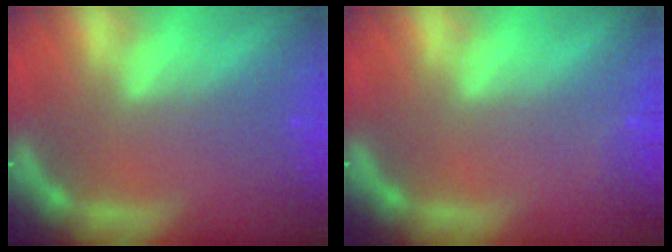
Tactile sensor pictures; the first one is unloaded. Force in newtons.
{"total": 0.9}